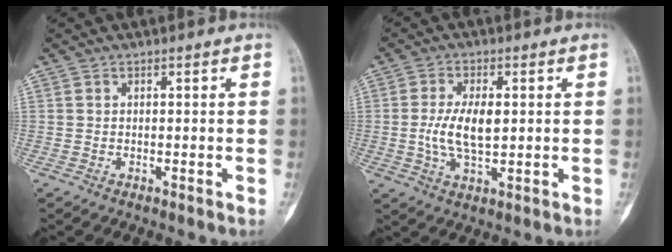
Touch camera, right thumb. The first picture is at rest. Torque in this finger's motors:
{"motor_torque": [0.92, 1.12, 0.69, -0.55, 0.27]}